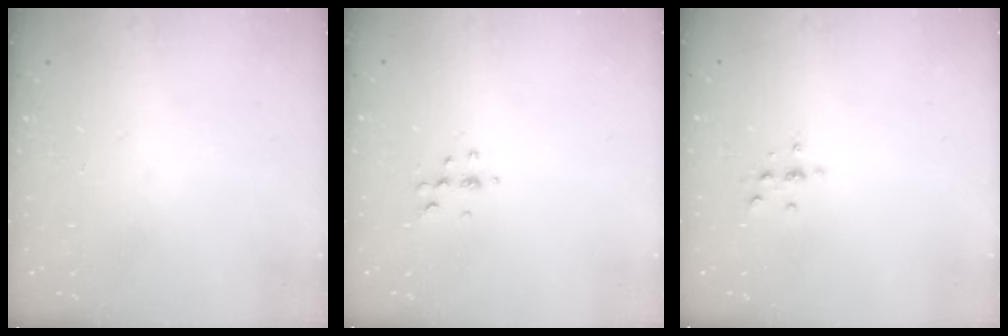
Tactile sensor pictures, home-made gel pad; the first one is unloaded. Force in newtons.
{"total": 5.3, "press": 5.1, "slide": 1.5}
{"total": 2.2, "press": 2.1, "slide": 0.2}